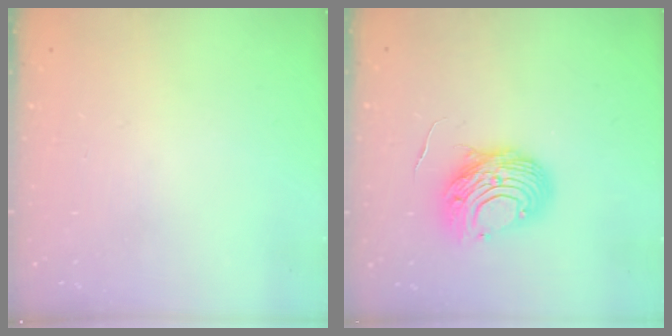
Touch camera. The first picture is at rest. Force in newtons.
{"total": 11.2, "press": 11.2, "slide": 0.9}